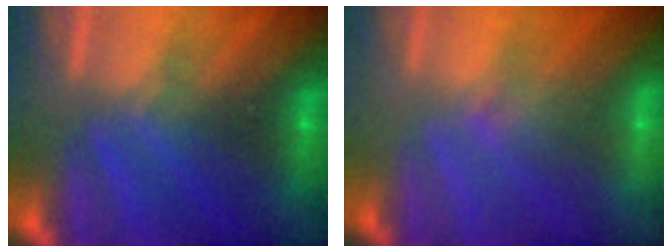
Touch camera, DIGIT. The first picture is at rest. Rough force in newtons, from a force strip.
{"total": 2.9}